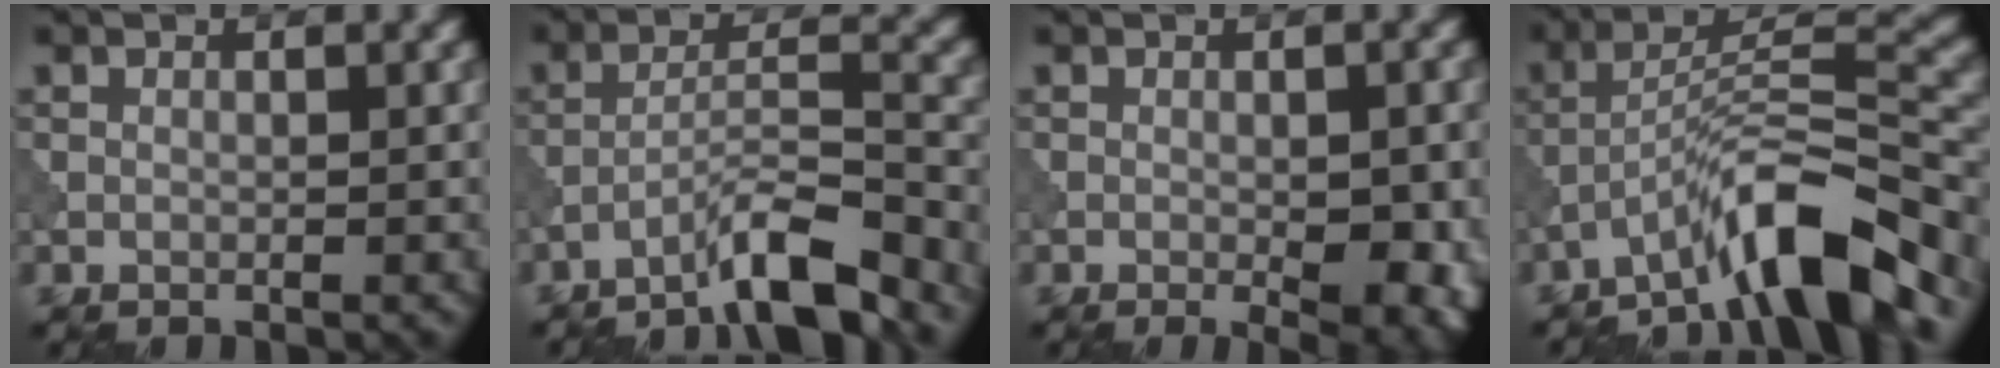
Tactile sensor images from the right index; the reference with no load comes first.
{"total": 6.1, "force": [-4.8, 0.5, 3.8], "torque": [-0.061, 0.014, -0.090]}
{"total": 5.5, "force": [-1.5, 2.1, 4.9], "torque": [-0.061, -0.013, -0.014]}
{"total": 8.9, "force": [-6.3, 1.6, 6.1], "torque": [-0.095, 0.020, -0.113]}